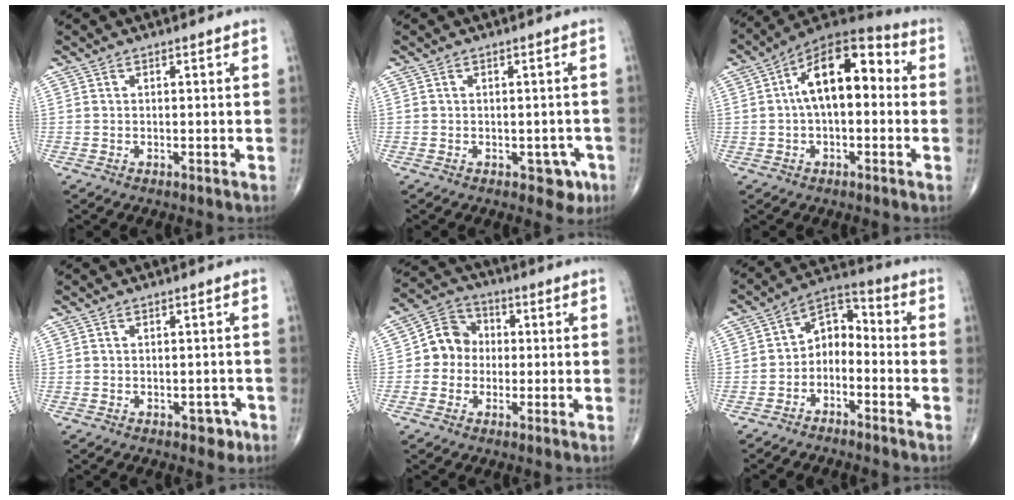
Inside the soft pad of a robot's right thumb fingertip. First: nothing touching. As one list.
[{"total": 3.7, "force": [-1.5, 2.5, 2.3], "torque": [0.001, 0.006, -0.015]}, {"total": 15.2, "force": [1.6, 7.9, 12.9], "torque": [-0.185, 0.045, 0.013]}, {"total": 2.4, "force": [-1.2, 1.6, 1.3], "torque": [0.002, 0.004, -0.013]}, {"total": 7.9, "force": [-0.3, 7.1, 3.2], "torque": [-0.027, 0.026, -0.021]}, {"total": 7.6, "force": [-3.1, 5.1, 4.7], "torque": [-0.055, 0.056, -0.070]}]